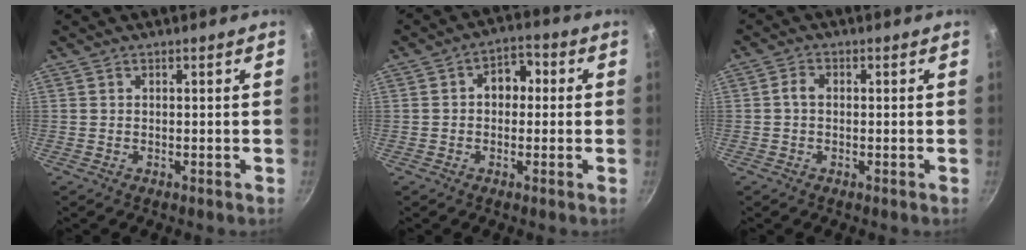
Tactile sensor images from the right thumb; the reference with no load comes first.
{"total": 5.9, "force": [0.4, 4.5, 3.9], "torque": [-0.015, 0.018, -0.005]}
{"total": 2.1, "force": [0.0, 1.5, 1.5], "torque": [-0.025, 0.008, -0.004]}